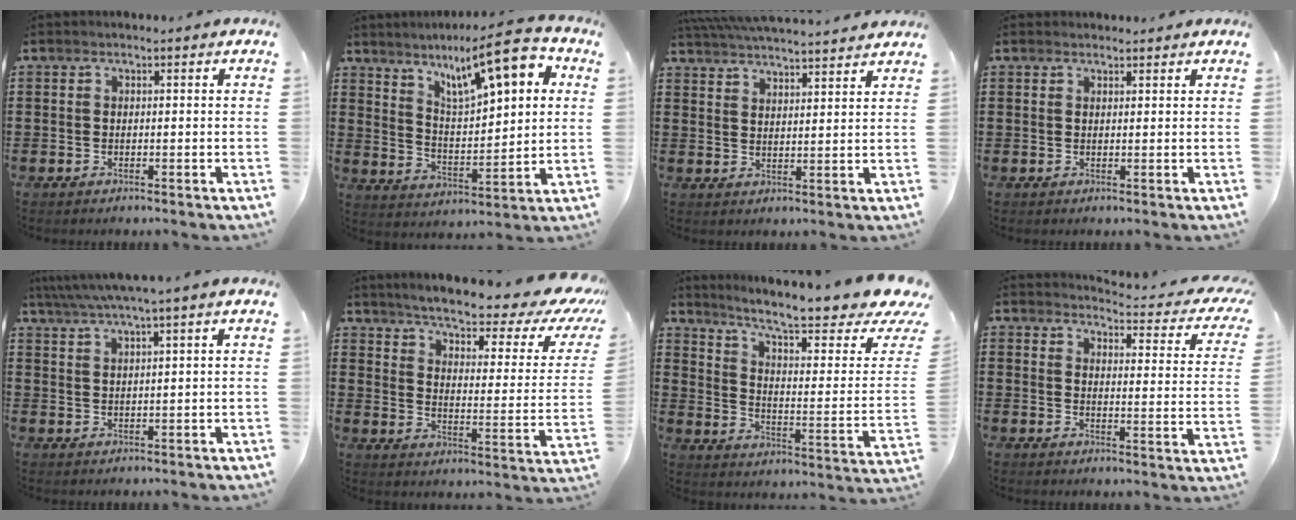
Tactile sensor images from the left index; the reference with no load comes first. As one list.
[{"total": 11.0, "force": [6.9, 2.5, 8.2], "torque": [-0.136, -0.035, 0.108]}, {"total": 4.5, "force": [4.5, -0.2, 0.7], "torque": [-0.031, -0.024, 0.078]}, {"total": 1.0, "force": [1.0, 0.2, -0.1], "torque": [-0.001, 0.001, 0.019]}, {"total": 3.0, "force": [2.1, -0.4, 2.1], "torque": [-0.047, -0.001, 0.035]}, {"total": 6.9, "force": [5.6, 0.3, 3.9], "torque": [-0.086, -0.045, 0.087]}, {"total": 10.7, "force": [8.3, 1.4, 6.6], "torque": [-0.133, -0.064, 0.132]}, {"total": 3.9, "force": [3.6, 0.2, 1.4], "torque": [-0.031, -0.032, 0.055]}]